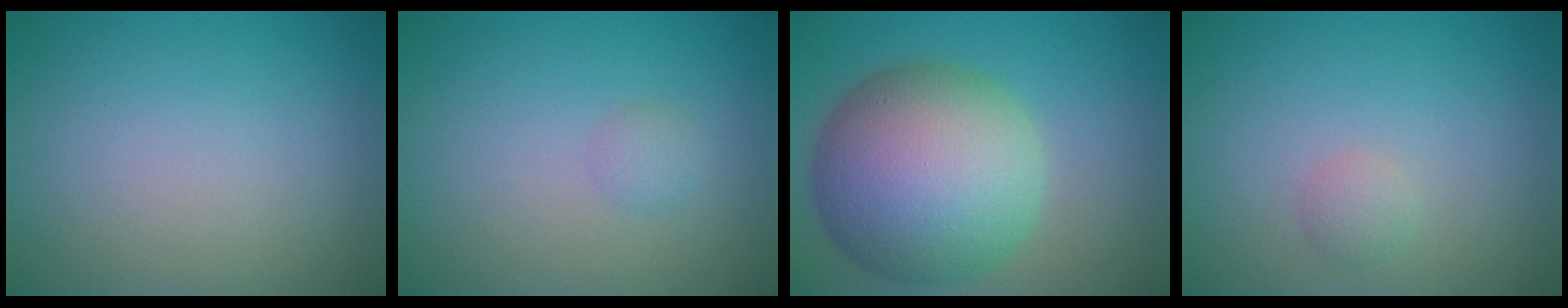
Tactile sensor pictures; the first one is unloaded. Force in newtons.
{"total": 1.0, "press": 1.0, "slide": 0.1}
{"total": 13.6, "press": 13.6, "slide": 0.4}
{"total": 1.1, "press": 1.1, "slide": 0.0}